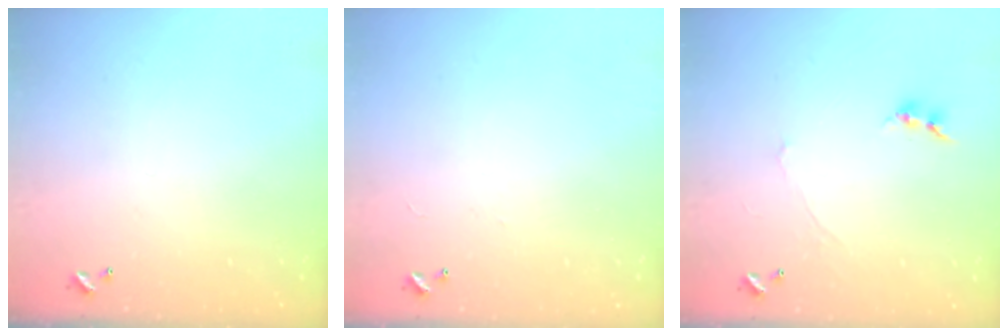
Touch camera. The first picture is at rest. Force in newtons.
{"total": 1.5, "press": 1.4, "slide": 0.5}
{"total": 0.7, "press": 0.4, "slide": 0.5}